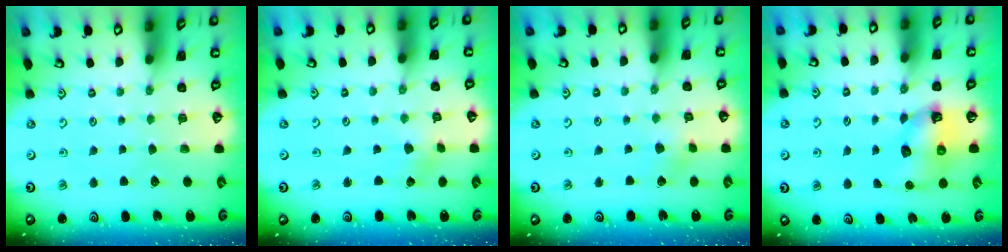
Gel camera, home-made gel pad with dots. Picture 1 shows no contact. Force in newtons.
{"total": 1.5, "press": 1.4, "slide": 0.2}
{"total": 2.9, "press": 2.9, "slide": 0.3}
{"total": 6.8, "press": 6.8, "slide": 0.2}